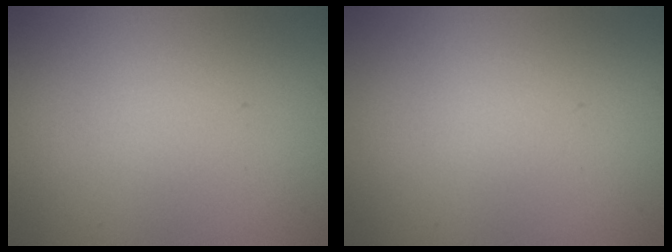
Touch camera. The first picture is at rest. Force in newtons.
{"total": 0.0}